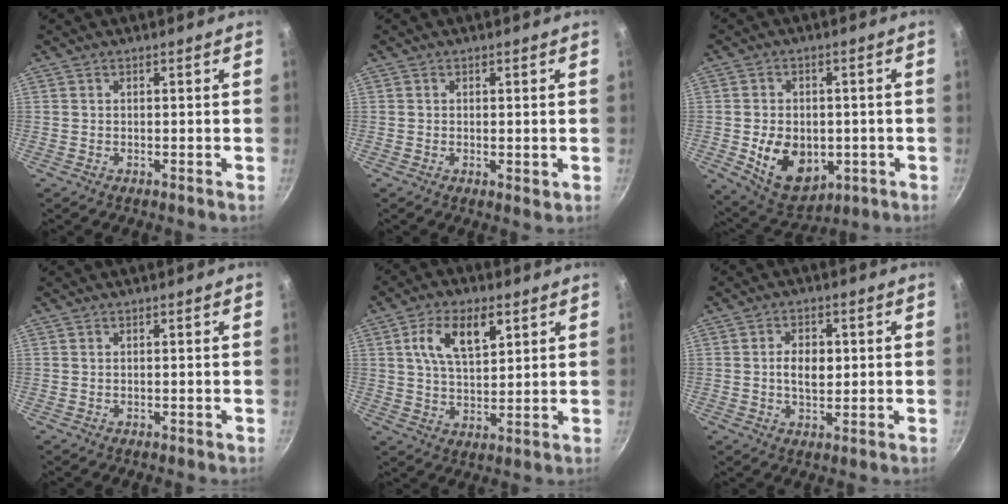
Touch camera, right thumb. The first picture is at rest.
{"total": 1.6, "force": [-0.2, 0.7, 1.5], "torque": [-0.025, -0.006, -0.002]}
{"total": 12.6, "force": [-2.6, 8.7, 8.7], "torque": [-0.112, -0.002, -0.021]}
{"total": 0.0}
{"total": 10.5, "force": [4.2, 5.2, 8.1], "torque": [-0.134, -0.010, 0.077]}
{"total": 5.6, "force": [0.5, 3.5, 4.4], "torque": [-0.056, -0.002, 0.007]}